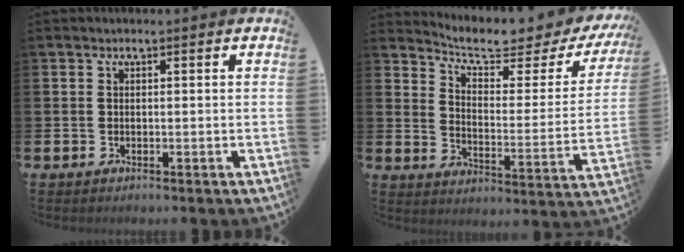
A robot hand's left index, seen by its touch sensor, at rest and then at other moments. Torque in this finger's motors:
{"motor_torque": [-0.03, -0.39, 0.17, 0.05]}